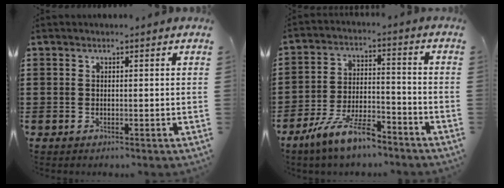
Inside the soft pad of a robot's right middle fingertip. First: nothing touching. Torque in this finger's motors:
{"motor_torque": [2.14, 0.00, 0.24, 0.14]}